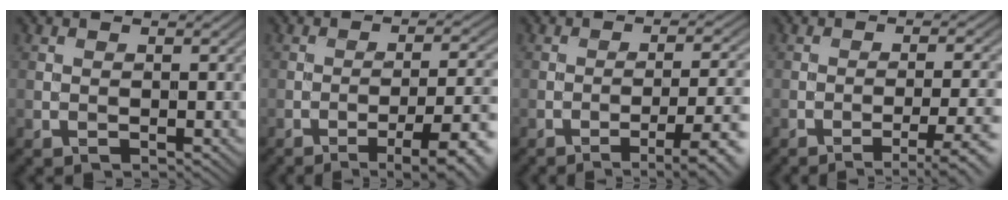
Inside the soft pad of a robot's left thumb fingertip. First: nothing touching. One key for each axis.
{"total": 9.4, "fx": -5.2, "fy": 2.2, "fz": 7.6, "tx": -0.120, "ty": 0.006, "tz": -0.065}
{"total": 7.4, "fx": -3.7, "fy": 1.7, "fz": 6.1, "tx": -0.100, "ty": 0.000, "tz": -0.046}
{"total": 6.1, "fx": -3.2, "fy": 1.3, "fz": 5.0, "tx": -0.081, "ty": 0.000, "tz": -0.040}